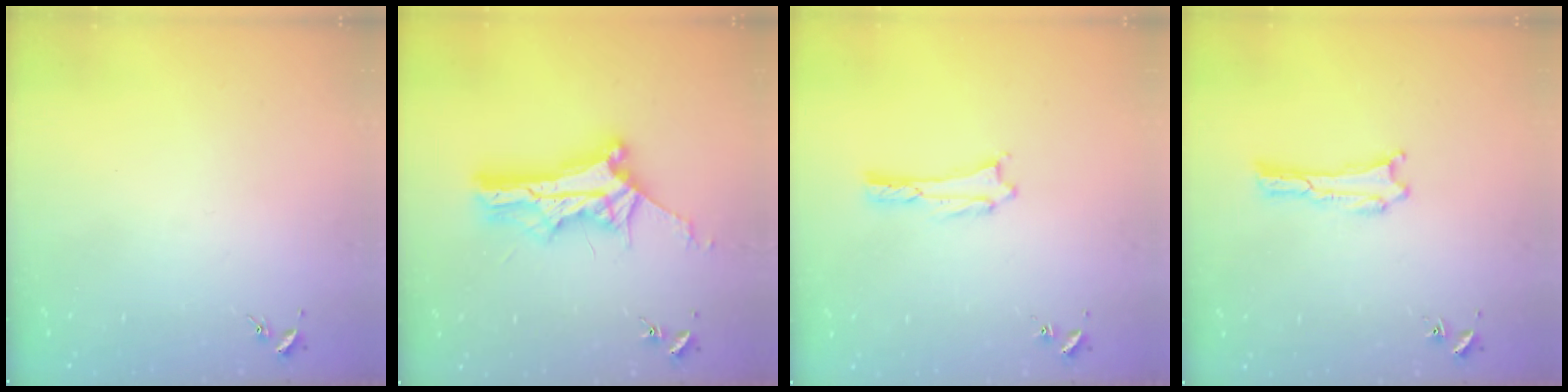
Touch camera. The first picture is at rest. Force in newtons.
{"total": 9.2, "press": 9.2, "slide": 0.4}
{"total": 0.5, "press": 0.5, "slide": 0.2}
{"total": 0.0}